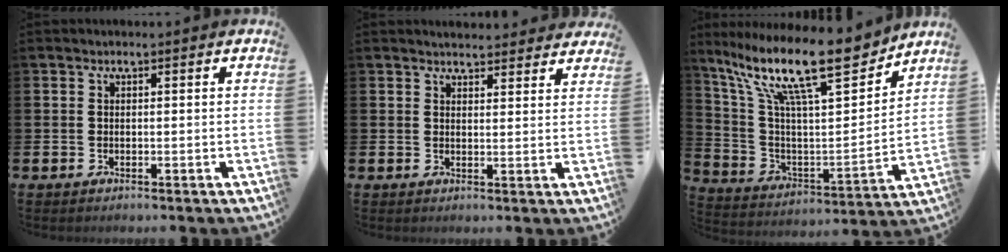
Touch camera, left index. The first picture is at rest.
{"total": 3.2, "force": [3.2, 0.5, 0.0], "torque": [0.005, -0.021, 0.057]}
{"total": 16.2, "force": [11.8, 3.8, 10.5], "torque": [-0.219, -0.072, 0.196]}